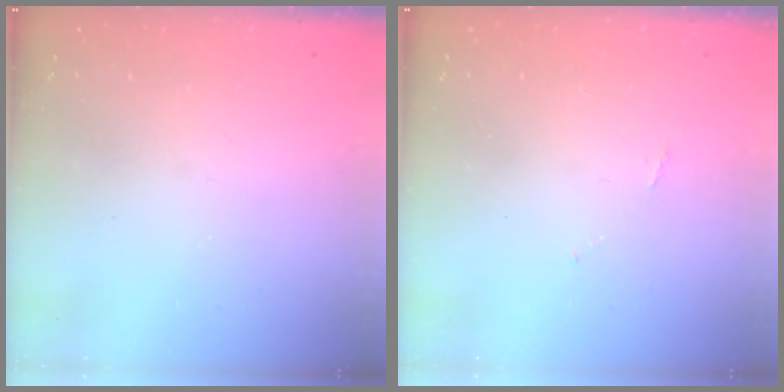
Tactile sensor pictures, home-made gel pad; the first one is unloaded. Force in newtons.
{"total": 4.0, "press": 4.0, "slide": 0.6}